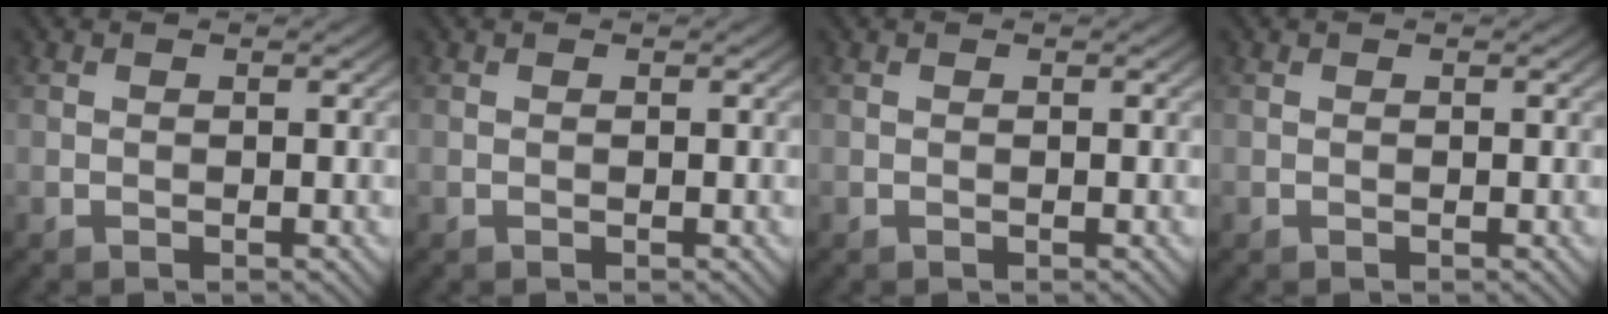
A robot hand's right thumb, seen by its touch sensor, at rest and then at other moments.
{"total": 0.0}
{"total": 0.0}
{"total": 0.0}